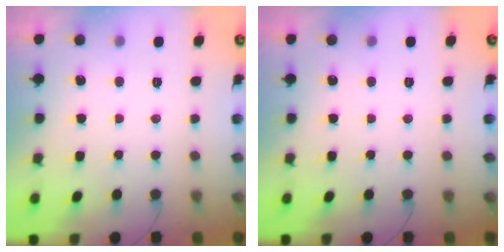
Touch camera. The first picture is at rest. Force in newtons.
{"total": 0.0}